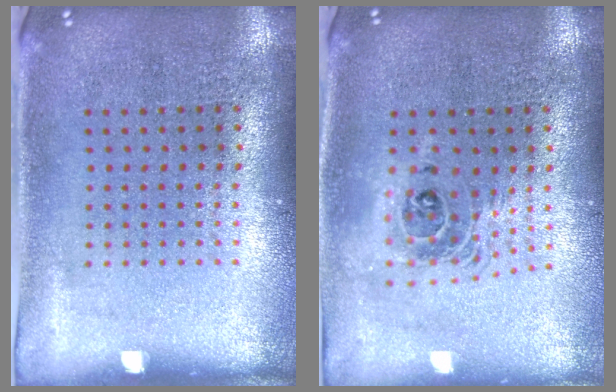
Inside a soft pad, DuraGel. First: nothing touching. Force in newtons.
{"total": 1.7, "press": 1.4, "slide": 0.9}